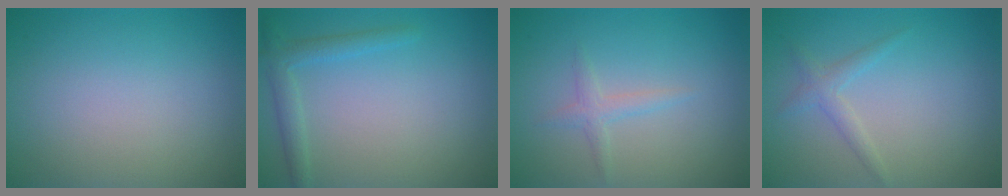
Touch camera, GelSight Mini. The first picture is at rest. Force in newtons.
{"total": 2.0, "press": 2.0, "slide": 0.1}
{"total": 1.3, "press": 1.3, "slide": 0.1}
{"total": 1.5, "press": 1.5, "slide": 0.1}